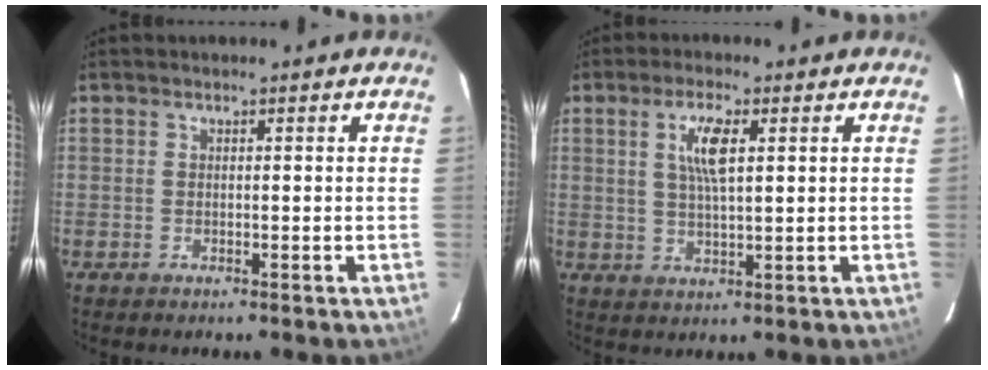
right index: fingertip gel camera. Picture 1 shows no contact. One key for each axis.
{"total": 5.8, "fx": 1.9, "fy": 1.4, "fz": 5.3, "tx": -0.100, "ty": 0.002, "tz": 0.037}